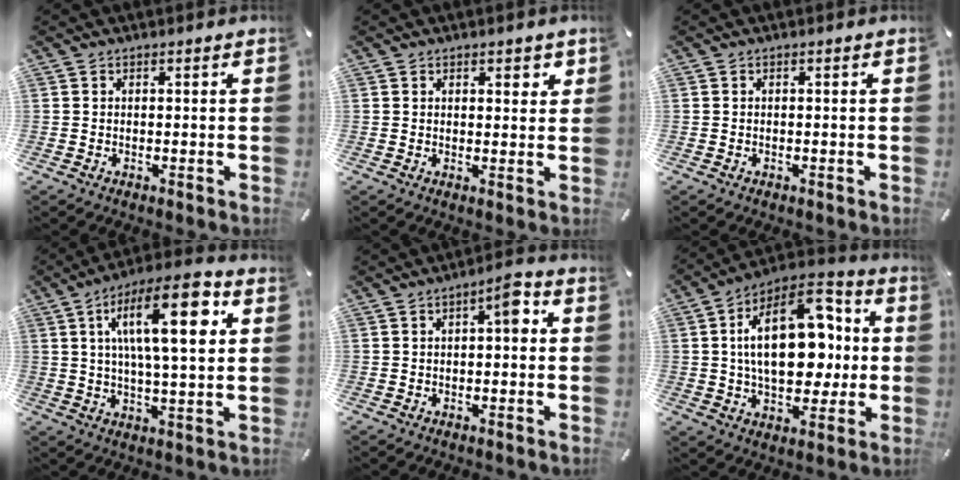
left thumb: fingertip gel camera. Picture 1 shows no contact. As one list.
[{"total": 2.2, "force": [1.3, 1.3, 1.2], "torque": [-0.009, -0.003, 0.019]}, {"total": 0.0}, {"total": 18.2, "force": [5.4, 5.9, 16.3], "torque": [-0.266, -0.001, 0.076]}, {"total": 5.2, "force": [0.3, 2.0, 4.8], "torque": [-0.070, 0.008, -0.003]}, {"total": 22.6, "force": [2.7, 13.6, 17.8], "torque": [-0.295, -0.003, 0.044]}]